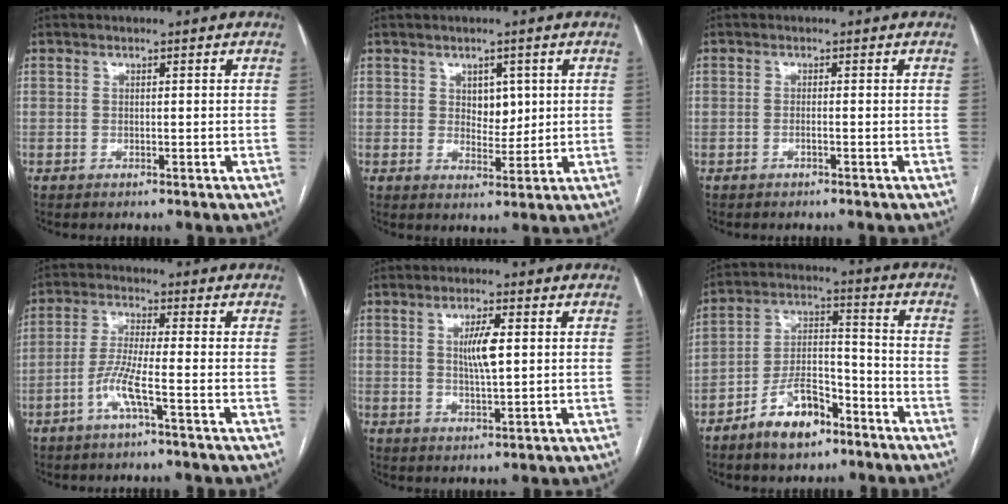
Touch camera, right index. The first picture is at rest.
{"total": 4.0, "force": [1.3, 2.6, 2.8], "torque": [-0.035, -0.001, 0.025]}
{"total": 0.6, "force": [-0.3, 0.0, 0.6], "torque": [-0.012, 0.000, -0.004]}
{"total": 5.5, "force": [-2.5, -0.2, 4.9], "torque": [-0.104, 0.001, -0.053]}
{"total": 5.0, "force": [1.1, 0.9, 4.8], "torque": [-0.087, 0.002, 0.020]}
{"total": 10.1, "force": [-6.6, 4.4, 6.3], "torque": [-0.124, 0.014, -0.118]}